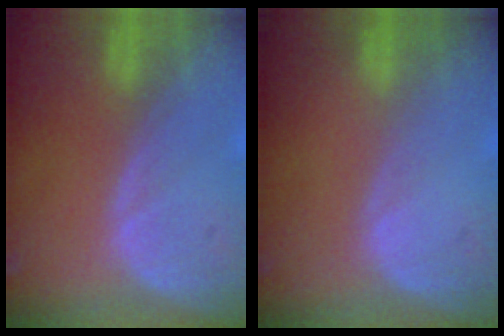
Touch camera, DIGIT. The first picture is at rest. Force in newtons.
{"total": 0.0}